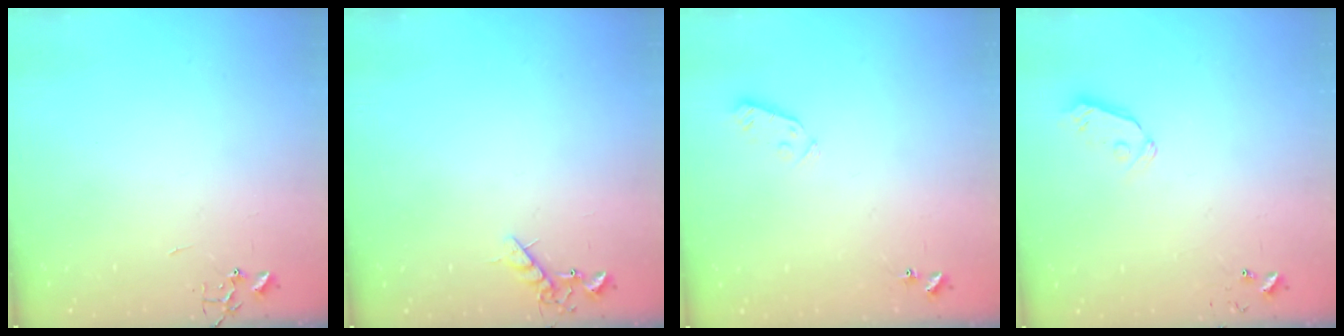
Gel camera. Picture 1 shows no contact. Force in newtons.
{"total": 6.3, "press": 6.2, "slide": 0.9}
{"total": 3.1, "press": 3.0, "slide": 0.9}
{"total": 5.8, "press": 5.7, "slide": 0.9}